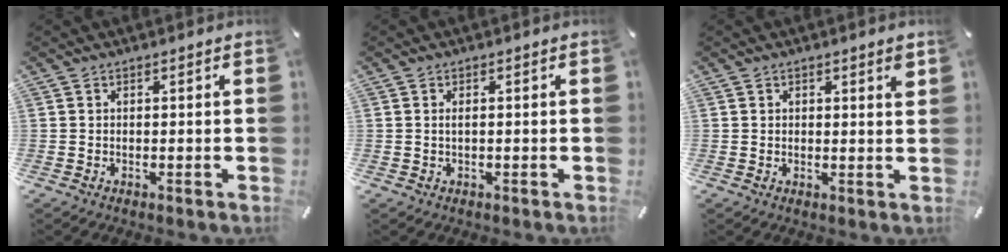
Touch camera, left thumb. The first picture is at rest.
{"total": 1.0, "force": [0.0, 0.4, 0.9], "torque": [-0.019, 0.001, 0.000]}
{"total": 2.0, "force": [1.2, 0.7, 1.5], "torque": [-0.015, -0.004, 0.017]}